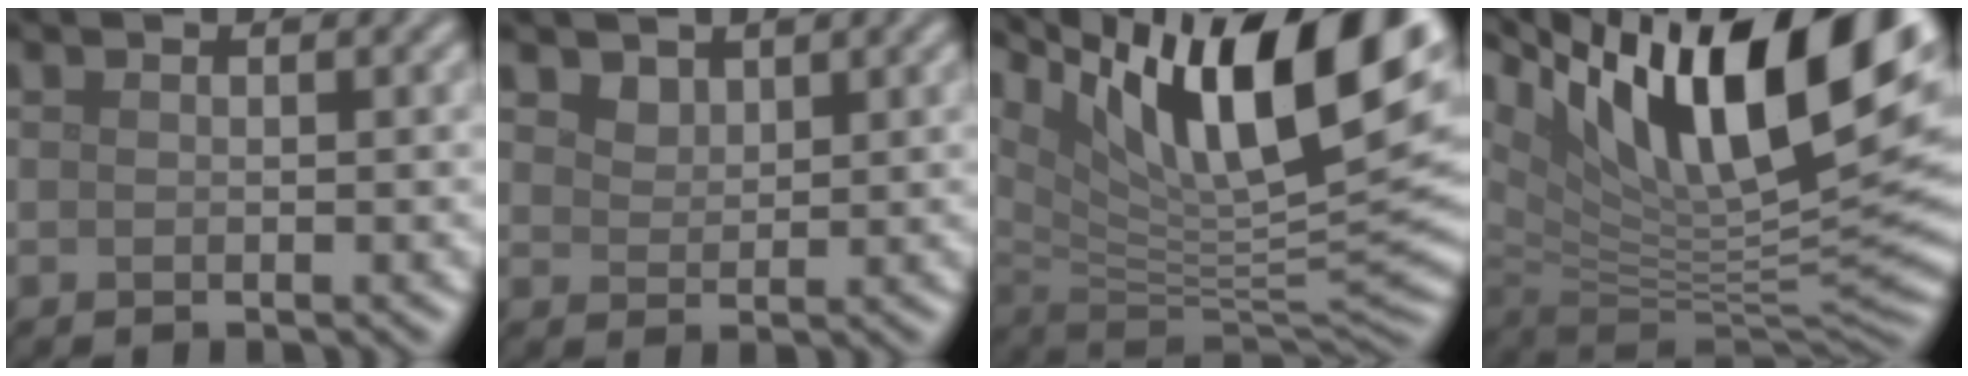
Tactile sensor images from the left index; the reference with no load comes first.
{"total": 1.5, "force": [1.2, 0.8, 0.3], "torque": [-0.011, -0.008, 0.026]}
{"total": 16.4, "force": [8.5, 5.3, 13.0], "torque": [-0.228, 0.012, 0.153]}
{"total": 17.7, "force": [9.0, 6.7, 13.7], "torque": [-0.245, 0.023, 0.157]}